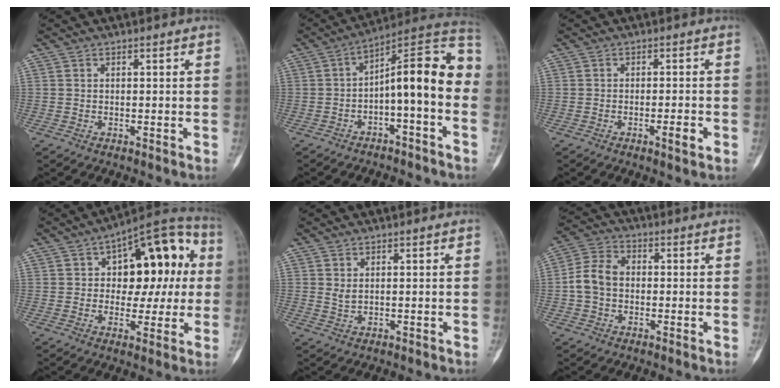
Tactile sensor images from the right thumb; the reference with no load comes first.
{"total": 14.7, "force": [-2.9, 4.9, 13.6], "torque": [-0.183, 0.075, -0.048]}
{"total": 3.0, "force": [-1.3, 0.7, 2.7], "torque": [-0.036, 0.002, -0.020]}
{"total": 18.2, "force": [3.6, 10.3, 14.6], "torque": [-0.133, 0.028, 0.044]}
{"total": 1.6, "force": [0.6, 0.9, 1.2], "torque": [-0.013, -0.006, 0.015]}
{"total": 7.3, "force": [-0.4, 5.6, 4.7], "torque": [-0.082, 0.024, -0.018]}